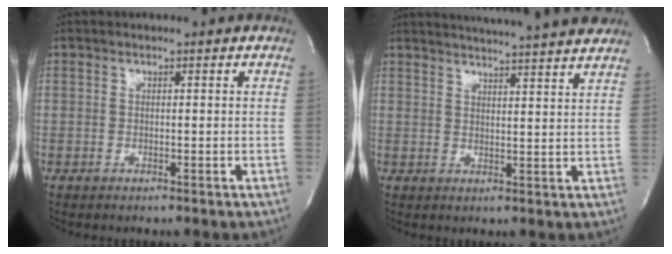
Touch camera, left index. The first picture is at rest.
{"total": 18.0, "force": [16.5, 0.1, 7.2], "torque": [-0.116, -0.008, 0.209]}